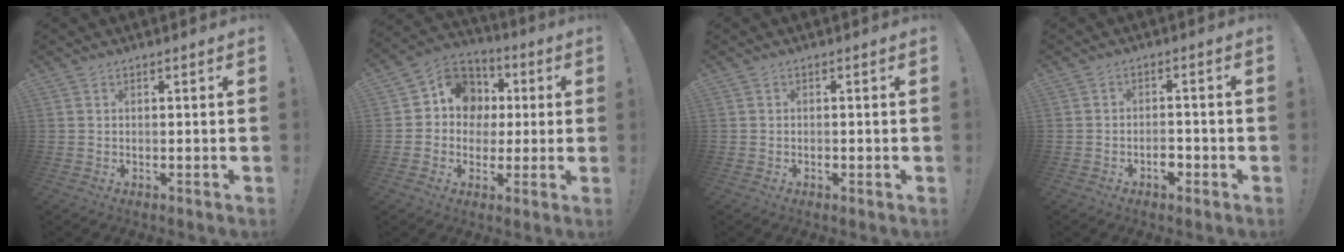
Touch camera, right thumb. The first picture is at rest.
{"total": 12.2, "force": [1.3, 11.1, 4.9], "torque": [-0.062, 0.008, 0.034]}
{"total": 0.8, "force": [-0.7, 0.4, 0.1], "torque": [-0.011, 0.005, -0.010]}
{"total": 3.7, "force": [-2.3, 2.1, 1.9], "torque": [-0.029, 0.009, -0.039]}